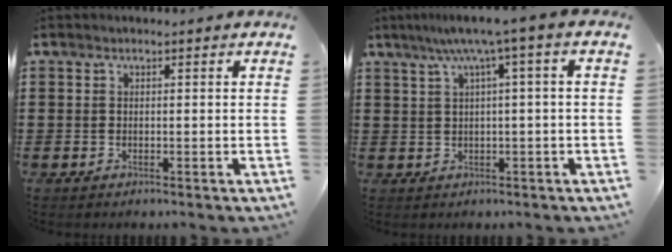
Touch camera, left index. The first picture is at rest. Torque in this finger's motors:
{"motor_torque": [1.63, -0.51, 0.37, 0.12]}